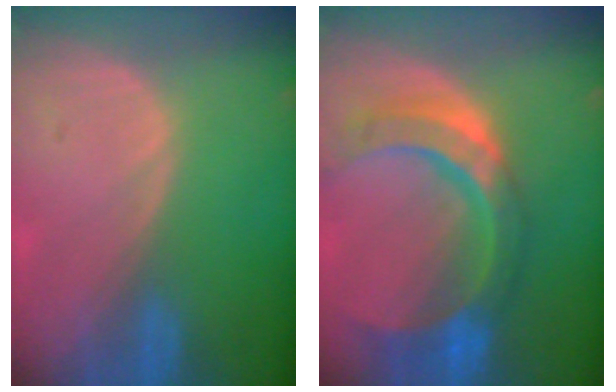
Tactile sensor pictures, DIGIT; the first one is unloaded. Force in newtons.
{"total": 11.3, "press": 9.5, "slide": 6.1}